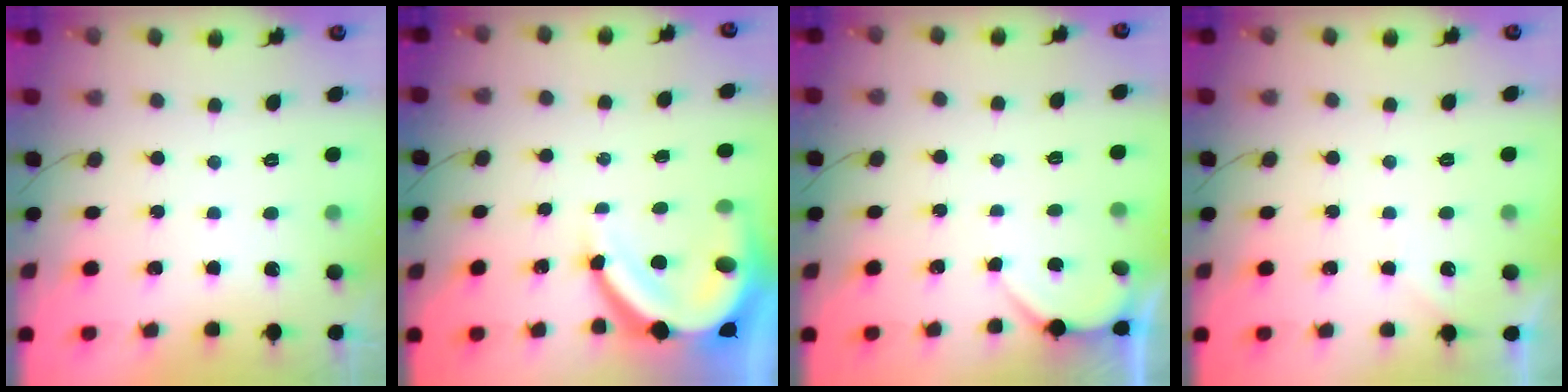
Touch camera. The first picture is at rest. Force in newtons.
{"total": 11.0, "press": 10.9, "slide": 1.3}
{"total": 1.8, "press": 1.8, "slide": 0.2}
{"total": 2.2, "press": 2.2, "slide": 0.3}